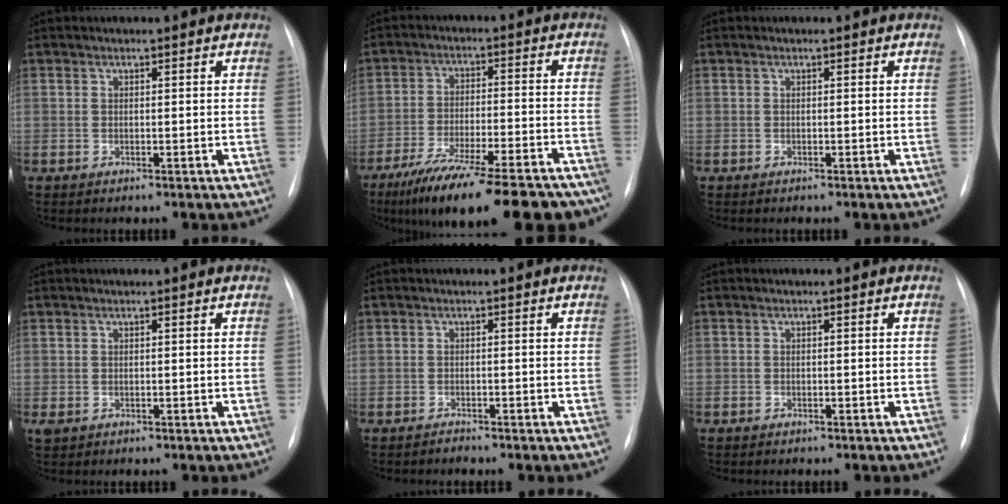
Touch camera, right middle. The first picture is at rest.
{"total": 23.6, "force": [-18.9, 4.2, 13.4], "torque": [-0.162, -0.014, -0.276]}
{"total": 0.0}
{"total": 1.1, "force": [-0.3, 0.9, 0.6], "torque": [-0.011, 0.001, 0.001]}
{"total": 0.8, "force": [-0.8, 0.2, 0.0], "torque": [0.000, 0.000, -0.012]}
{"total": 0.8, "force": [-0.6, 0.6, 0.0], "torque": [-0.006, 0.003, -0.009]}